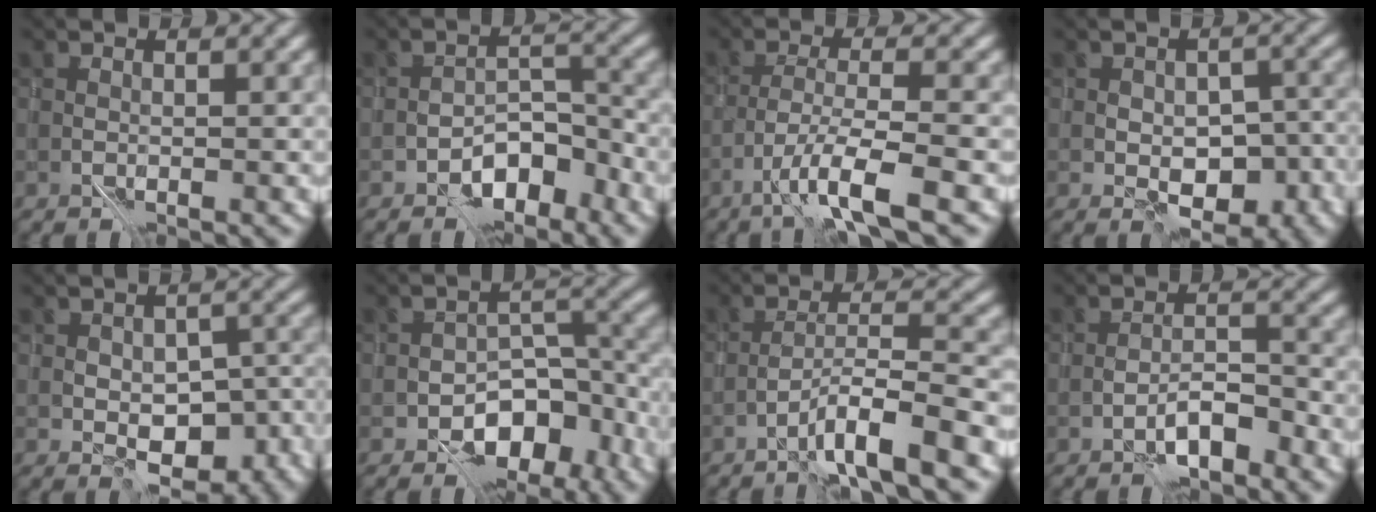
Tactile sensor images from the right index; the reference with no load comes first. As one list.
[{"total": 4.9, "force": [-3.5, 2.3, 2.7], "torque": [-0.021, 0.013, -0.059]}, {"total": 4.4, "force": [-2.7, -0.2, 3.5], "torque": [-0.056, 0.008, -0.059]}, {"total": 6.2, "force": [-1.8, 3.6, 4.7], "torque": [-0.054, -0.007, -0.018]}, {"total": 7.7, "force": [-2.4, 4.6, 5.7], "torque": [-0.068, -0.007, -0.019]}, {"total": 7.9, "force": [-4.4, 4.6, 4.7], "torque": [-0.035, 0.014, -0.072]}, {"total": 4.9, "force": [-3.2, -0.2, 3.7], "torque": [-0.053, 0.020, -0.062]}, {"total": 2.9, "force": [-2.1, 0.8, 1.9], "torque": [-0.023, 0.011, -0.038]}]